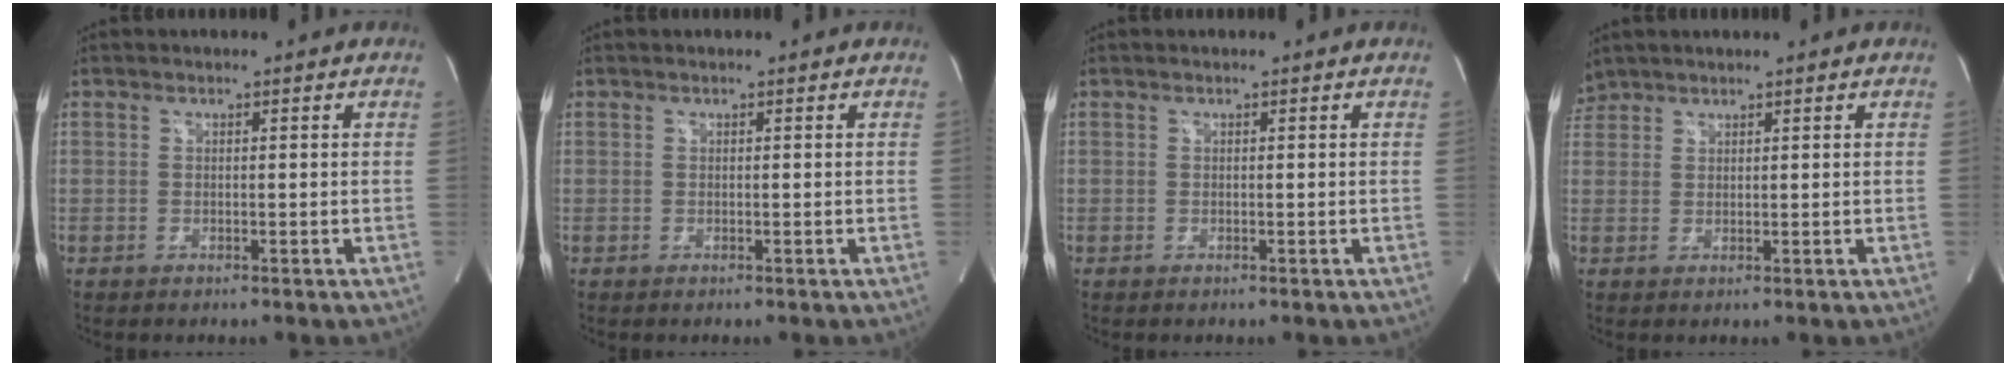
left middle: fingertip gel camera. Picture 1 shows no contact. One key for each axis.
{"total": 0.0}
{"total": 0.0}
{"total": 2.5, "fx": 2.4, "fy": 0.9, "fz": -0.2, "tx": -0.002, "ty": 0.015, "tz": 0.048}